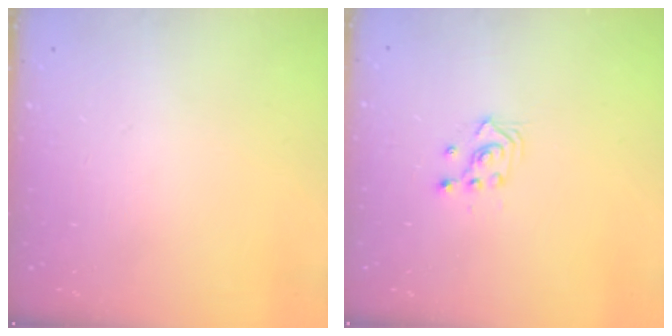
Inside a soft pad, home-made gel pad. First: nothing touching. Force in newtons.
{"total": 2.7, "press": 2.7, "slide": 0.2}